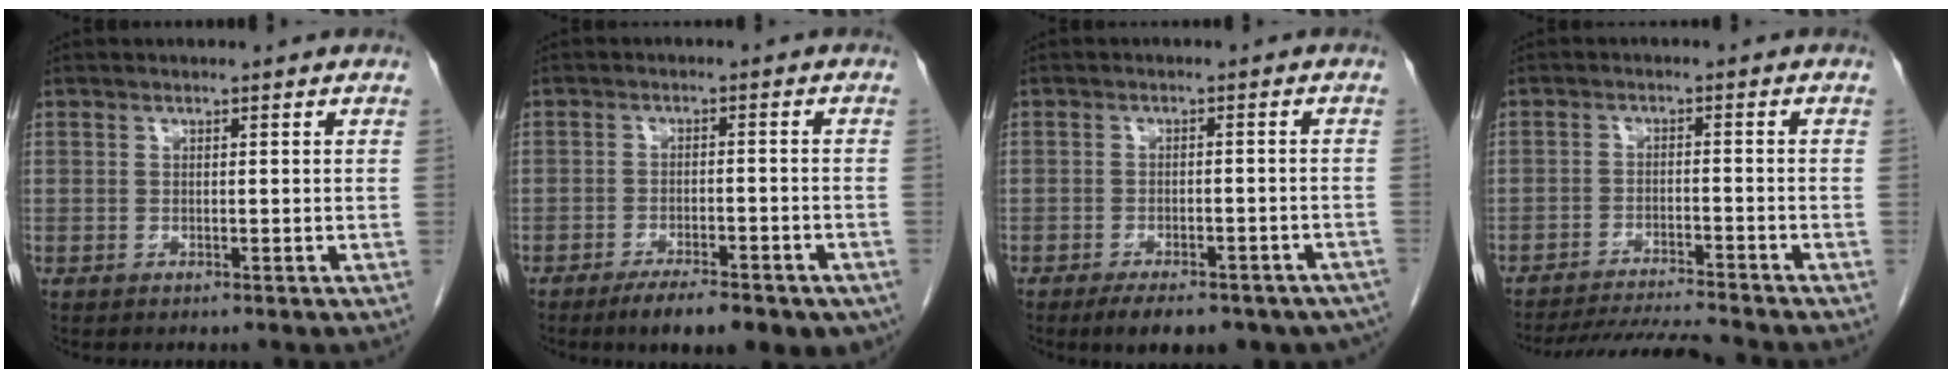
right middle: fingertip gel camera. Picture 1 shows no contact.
{"total": 10.9, "force": [-7.6, 3.3, 7.0], "torque": [-0.076, -0.003, -0.106]}
{"total": 15.1, "force": [-11.9, 5.7, 7.3], "torque": [-0.079, 0.009, -0.140]}
{"total": 8.8, "force": [-8.4, -1.2, 2.0], "torque": [-0.028, -0.015, -0.143]}